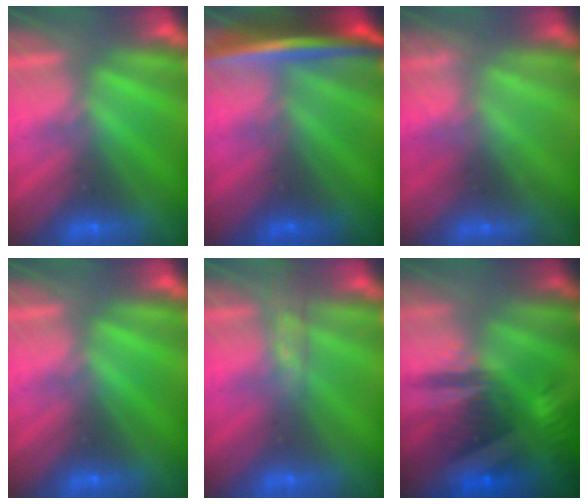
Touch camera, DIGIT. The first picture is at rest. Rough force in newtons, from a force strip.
{"total": 7.2}
{"total": 2.1}
{"total": 0.0}
{"total": 2.8}
{"total": 8.0}